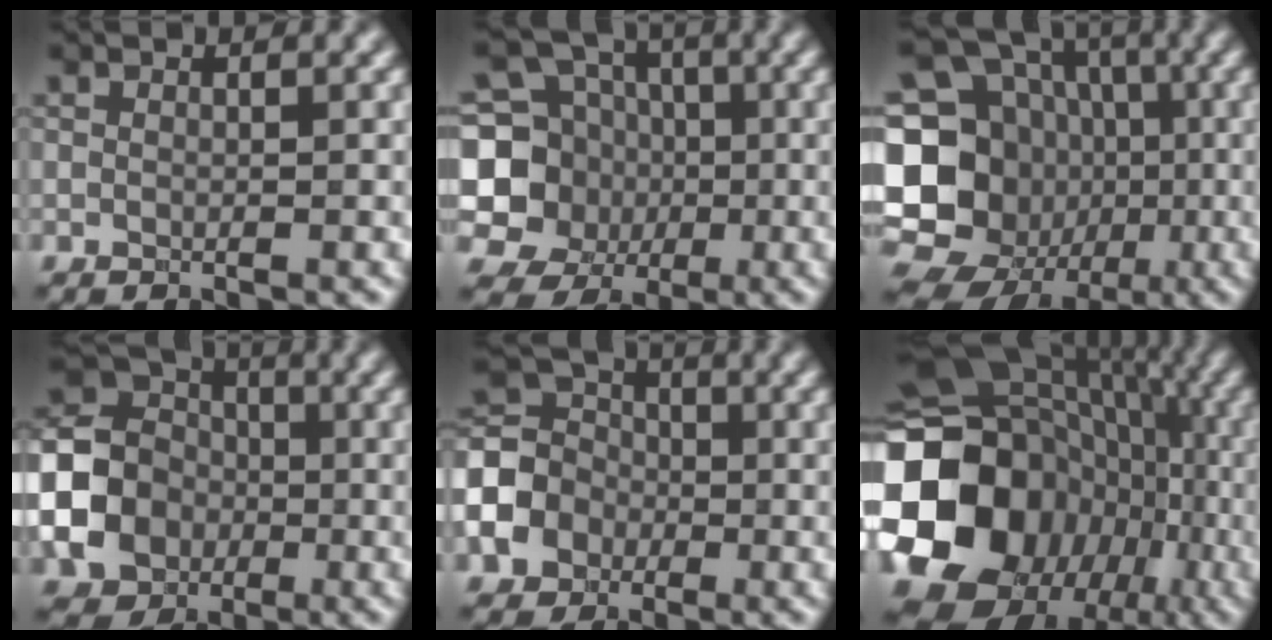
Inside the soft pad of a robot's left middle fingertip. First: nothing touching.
{"total": 9.0, "force": [-0.7, 8.3, 3.2], "torque": [-0.064, 0.000, -0.038]}
{"total": 21.1, "force": [-3.5, 19.0, 8.4], "torque": [-0.192, 0.014, -0.094]}
{"total": 13.5, "force": [-3.0, 12.0, 5.2], "torque": [-0.137, -0.014, -0.080]}
{"total": 6.4, "force": [-2.1, 5.3, 2.8], "torque": [-0.068, 0.004, -0.054]}
{"total": 21.7, "force": [-4.3, 18.8, 10.1], "torque": [-0.177, -0.025, -0.102]}